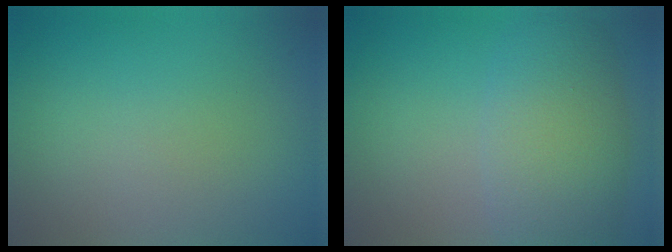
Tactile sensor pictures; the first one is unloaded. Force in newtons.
{"total": 6.2, "press": 6.2, "slide": 0.5}